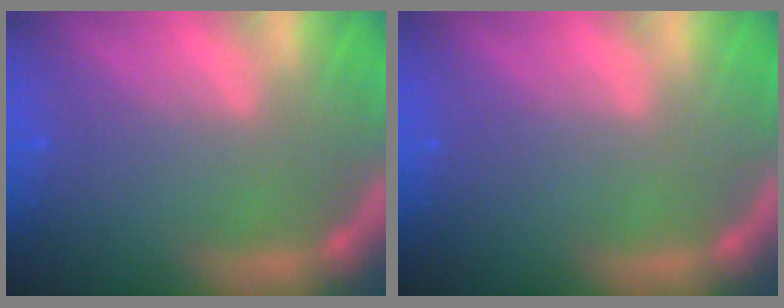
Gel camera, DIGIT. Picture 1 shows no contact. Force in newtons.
{"total": 0.0}